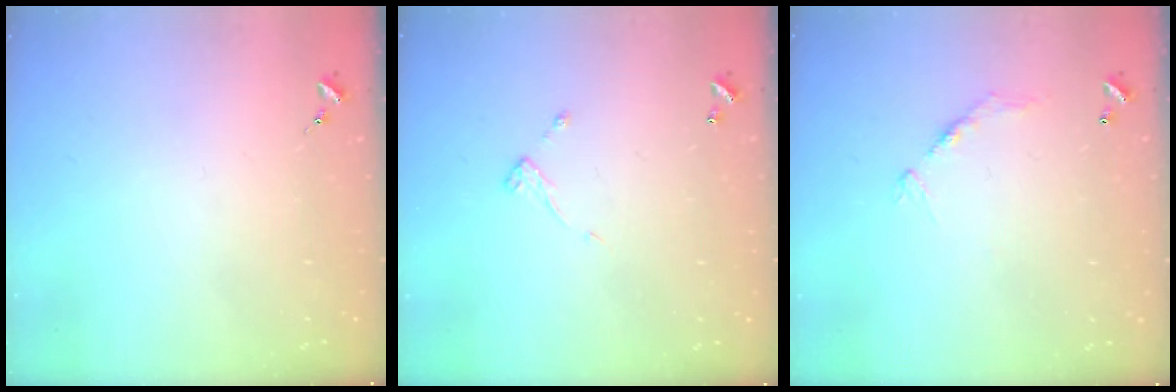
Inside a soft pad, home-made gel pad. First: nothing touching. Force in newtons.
{"total": 4.5, "press": 4.5, "slide": 0.5}
{"total": 9.1, "press": 9.1, "slide": 0.8}